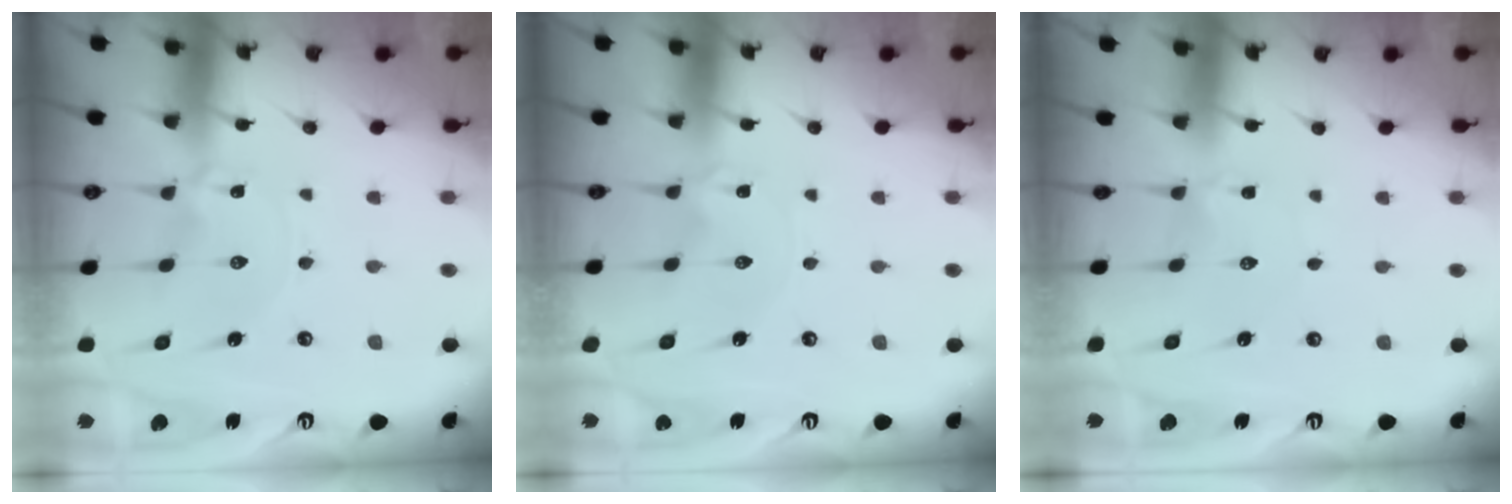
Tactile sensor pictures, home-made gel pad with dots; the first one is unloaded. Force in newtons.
{"total": 1.1, "press": 1.0, "slide": 0.2}
{"total": 2.5, "press": 2.5, "slide": 0.3}